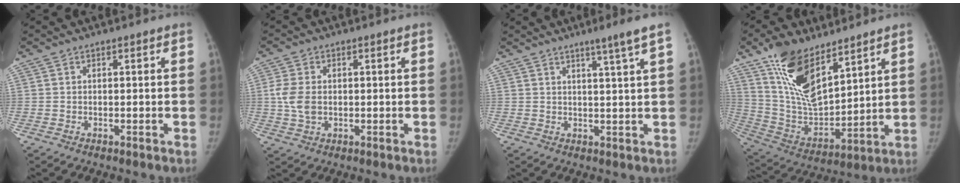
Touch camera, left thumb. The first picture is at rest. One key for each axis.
{"total": 5.5, "fx": 0.3, "fy": 3.9, "fz": 3.9, "tx": -0.082, "ty": 0.001, "tz": 0.008}
{"total": 4.8, "fx": 3.0, "fy": -1.0, "fz": 3.6, "tx": -0.056, "ty": -0.021, "tz": 0.047}
{"total": 18.2, "fx": 11.4, "fy": 7.9, "fz": 11.7, "tx": -0.182, "ty": -0.063, "tz": 0.229}